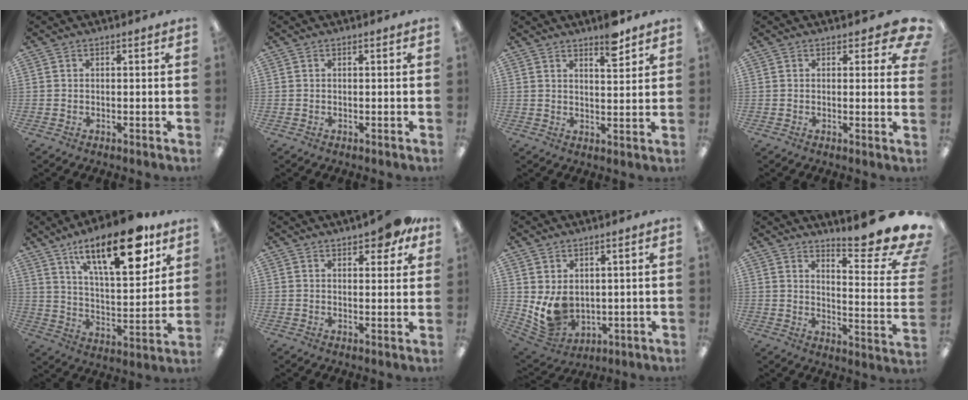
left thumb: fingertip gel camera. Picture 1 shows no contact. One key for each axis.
{"total": 0.0}
{"total": 6.3, "fx": 4.8, "fy": 1.9, "fz": 3.6, "tx": -0.042, "ty": -0.030, "tz": 0.078}
{"total": 5.1, "fx": 2.5, "fy": 2.4, "fz": 3.8, "tx": -0.035, "ty": -0.010, "tz": 0.039}
{"total": 21.4, "fx": 13.0, "fy": 7.8, "fz": 15.1, "tx": -0.218, "ty": -0.069, "tz": 0.207}
{"total": 6.2, "fx": 4.5, "fy": 2.1, "fz": 3.6, "tx": -0.033, "ty": -0.026, "tz": 0.072}
{"total": 7.7, "fx": 2.2, "fy": 5.9, "fz": 4.4, "tx": -0.091, "ty": -0.021, "tz": 0.045}
{"total": 13.4, "fx": 11.0, "fy": 1.8, "fz": 7.4, "tx": -0.089, "ty": -0.114, "tz": 0.175}